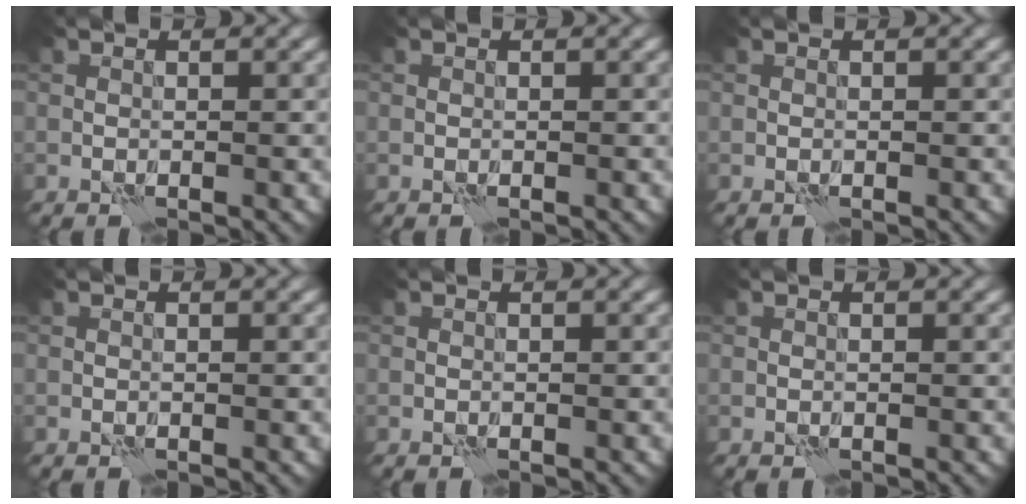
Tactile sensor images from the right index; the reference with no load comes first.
{"total": 0.0}
{"total": 0.0}
{"total": 0.0}
{"total": 0.0}
{"total": 0.0}